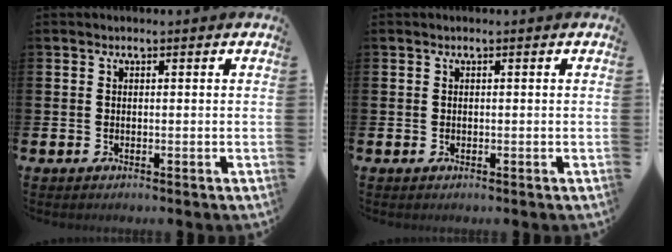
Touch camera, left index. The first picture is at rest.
{"total": 0.0}